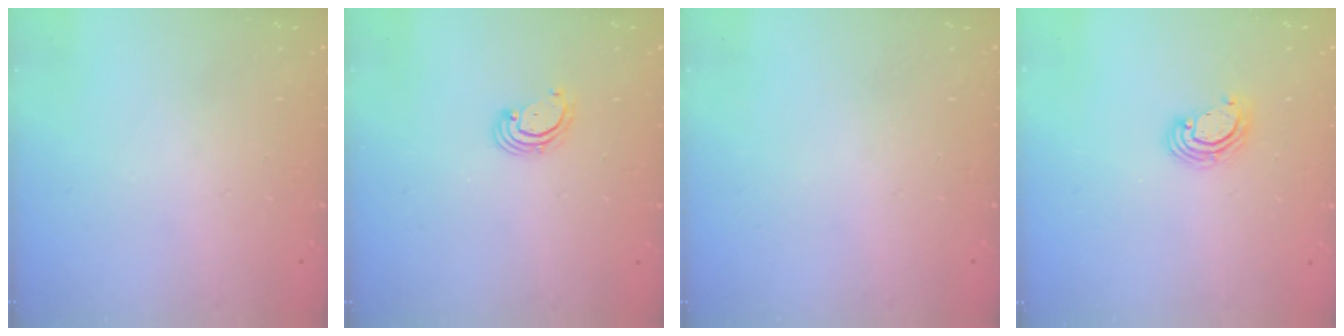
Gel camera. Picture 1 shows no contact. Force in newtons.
{"total": 2.6, "press": 2.6, "slide": 0.3}
{"total": 0.0}
{"total": 3.6, "press": 3.6, "slide": 0.3}